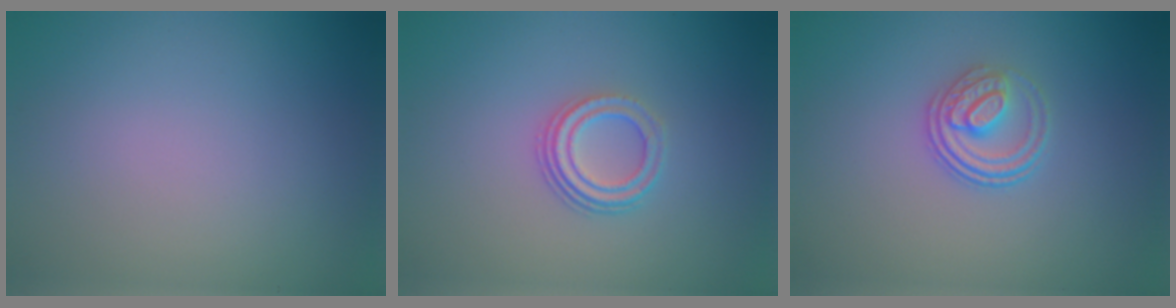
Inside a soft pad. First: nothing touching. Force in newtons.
{"total": 3.2, "press": 2.3, "slide": 2.3}
{"total": 3.0, "press": 2.5, "slide": 1.7}